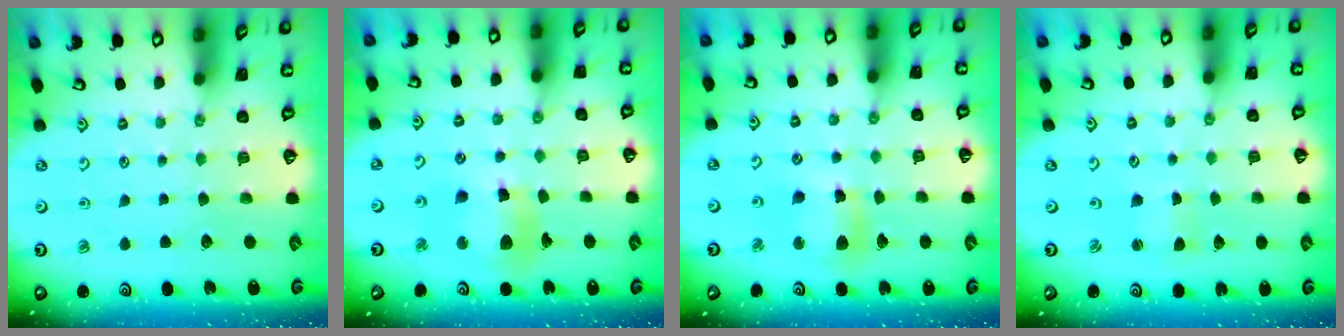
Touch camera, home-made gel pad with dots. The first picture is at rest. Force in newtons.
{"total": 11.4, "press": 11.3, "slide": 1.4}
{"total": 9.1, "press": 9.0, "slide": 1.4}
{"total": 1.2, "press": 1.2, "slide": 0.2}